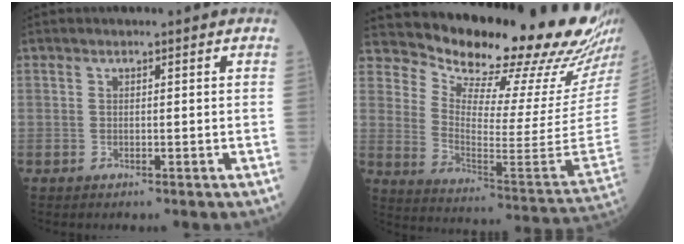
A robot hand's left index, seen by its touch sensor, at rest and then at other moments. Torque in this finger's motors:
{"motor_torque": [0.59, -0.67, 0.58, 0.07]}